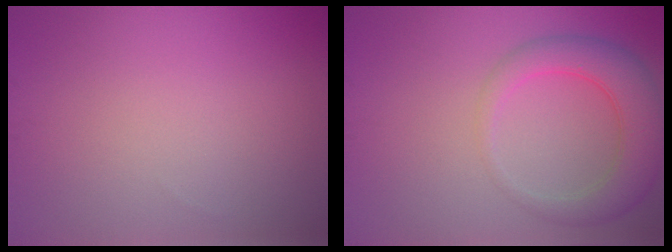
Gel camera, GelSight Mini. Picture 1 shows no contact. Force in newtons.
{"total": 4.9, "press": 4.9, "slide": 0.2}